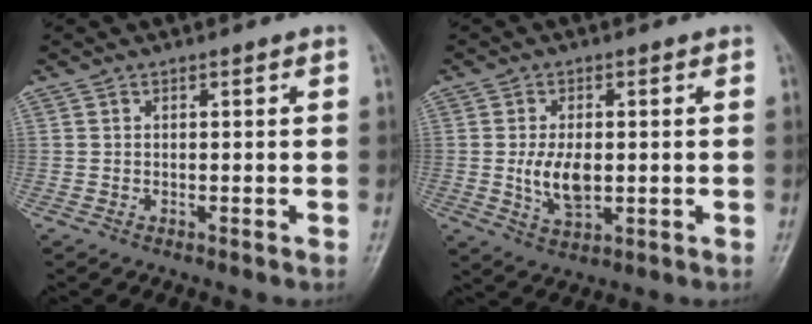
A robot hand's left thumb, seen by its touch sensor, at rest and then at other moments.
{"total": 6.6, "force": [-0.2, 3.7, 5.5], "torque": [-0.099, -0.010, 0.001]}